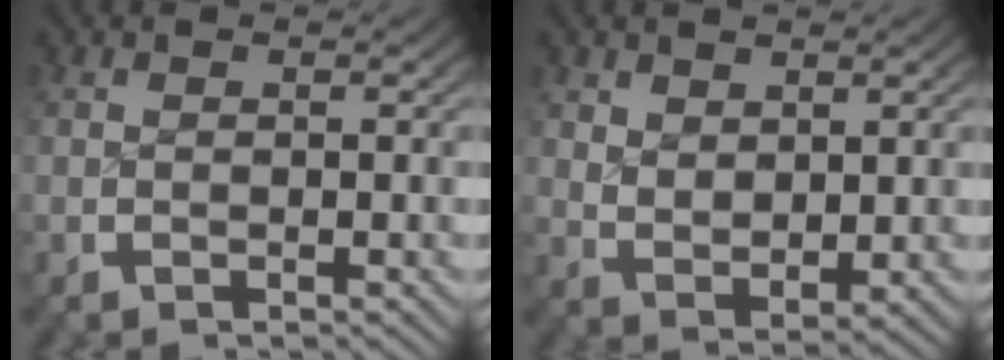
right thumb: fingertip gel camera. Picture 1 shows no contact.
{"total": 2.5, "force": [1.4, 1.4, 1.6], "torque": [-0.032, -0.014, 0.040]}